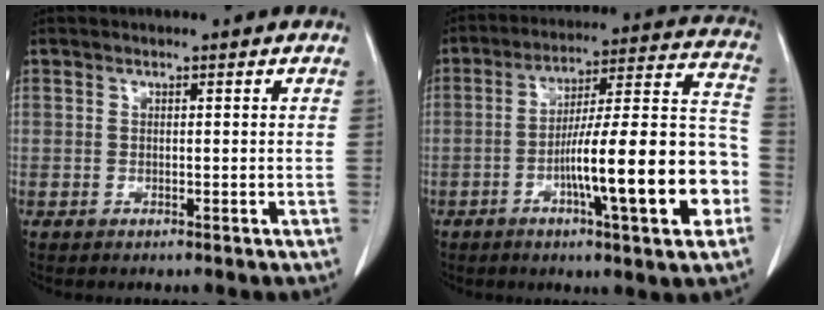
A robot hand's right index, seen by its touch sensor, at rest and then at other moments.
{"total": 19.7, "force": [-6.1, 1.9, 18.6], "torque": [-0.251, 0.019, -0.089]}